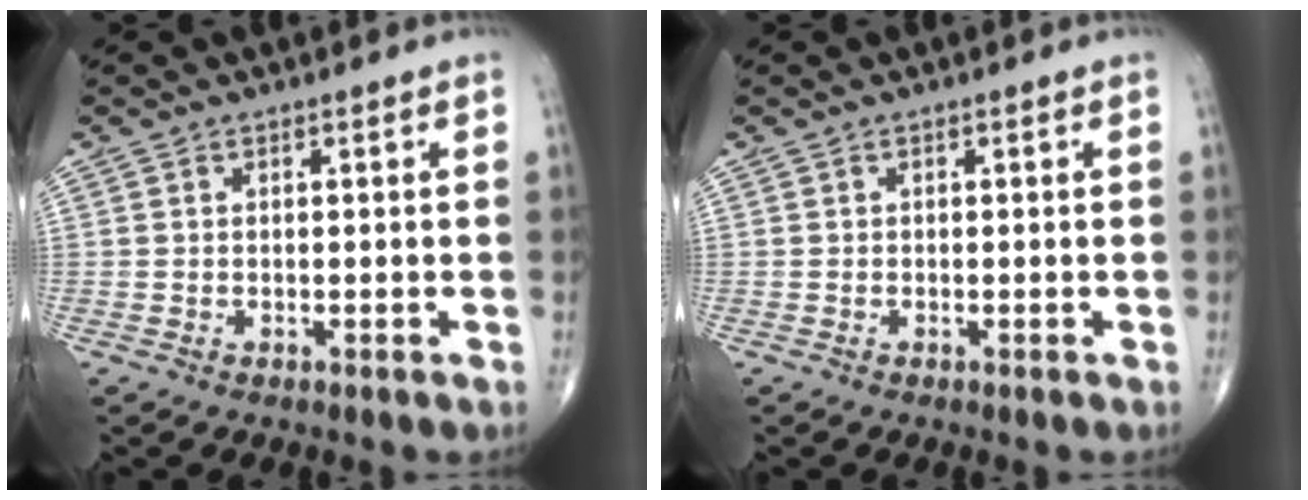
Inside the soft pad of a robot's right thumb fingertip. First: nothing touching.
{"total": 0.0}